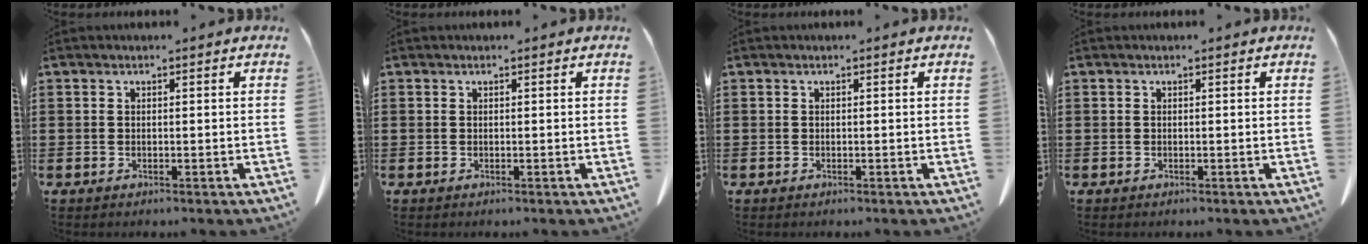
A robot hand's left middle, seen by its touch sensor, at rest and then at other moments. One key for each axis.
{"total": 0.0}
{"total": 0.0}
{"total": 0.0}